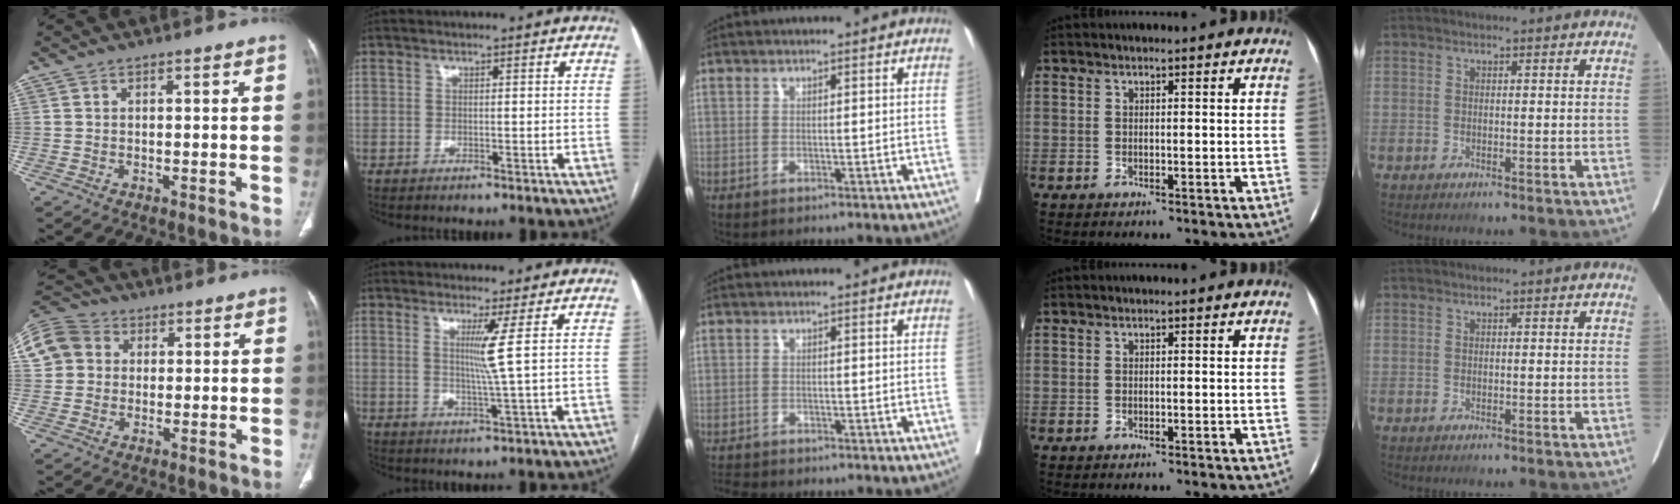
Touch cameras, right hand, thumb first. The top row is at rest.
{"thumb": {"total": 12.1, "force": [2.8, 10.5, 5.2], "torque": [-0.117, 0.032, 0.046]}, "index": {"total": 4.1, "force": [1.1, -1.8, 3.5], "torque": [-0.069, -0.011, 0.024]}, "middle": {"total": 3.4, "force": [-3.2, 0.7, 0.8], "torque": [-0.012, -0.009, -0.052]}}